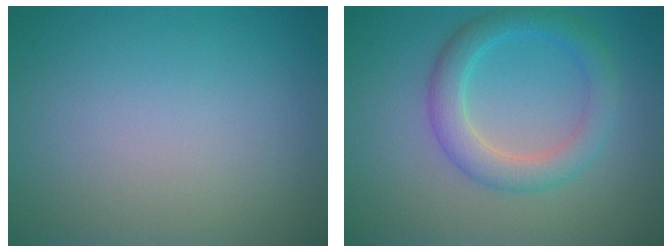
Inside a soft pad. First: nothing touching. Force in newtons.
{"total": 3.8, "press": 3.8, "slide": 0.1}